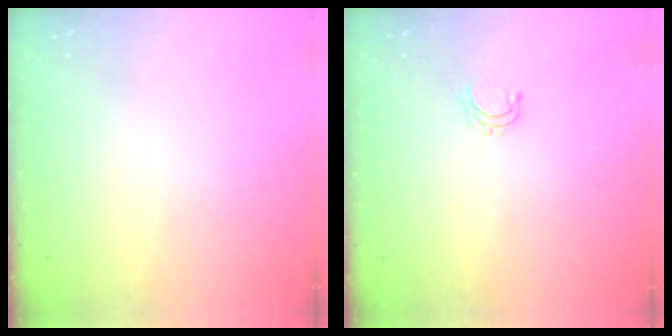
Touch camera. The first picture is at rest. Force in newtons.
{"total": 3.1, "press": 3.1, "slide": 0.2}